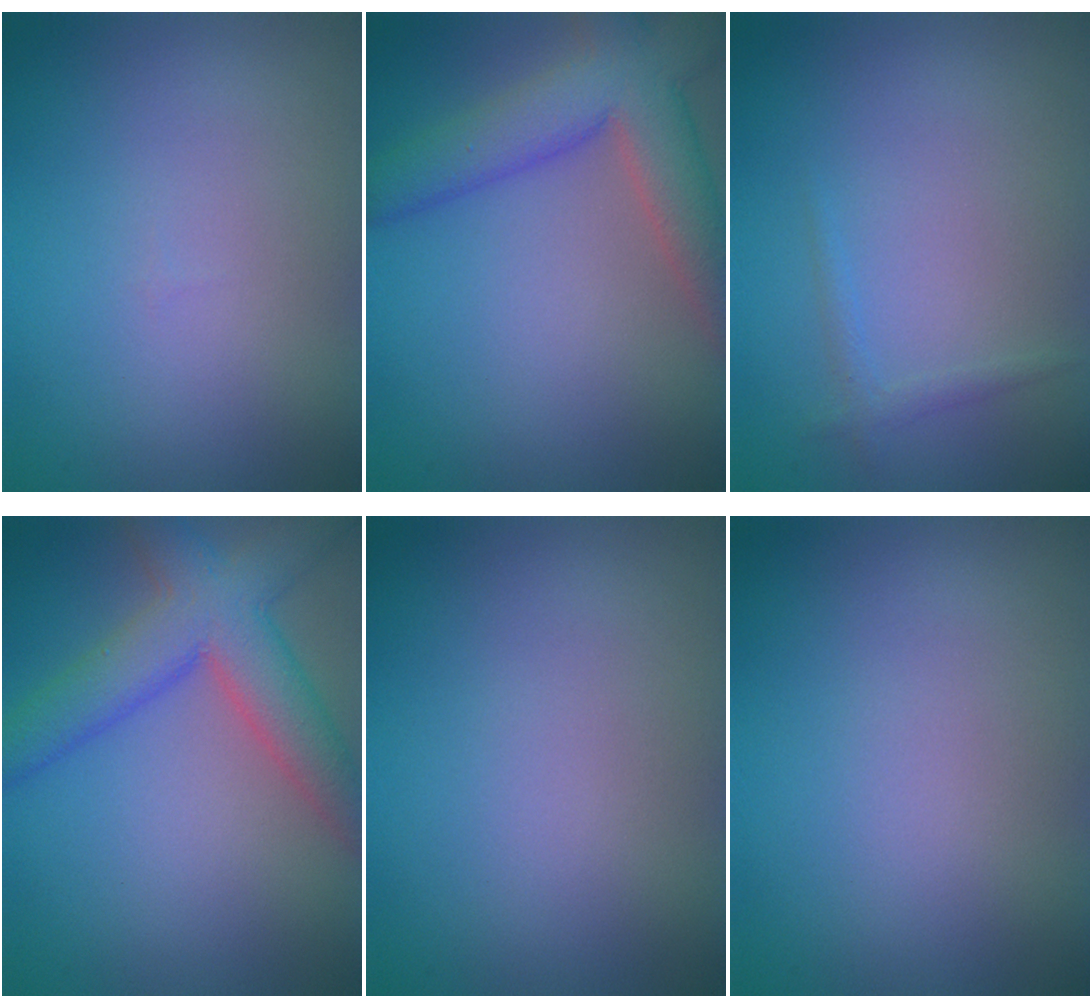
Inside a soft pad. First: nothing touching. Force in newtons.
{"total": 6.9, "press": 6.8, "slide": 0.5}
{"total": 0.9, "press": 0.9, "slide": 0.1}
{"total": 6.7, "press": 6.7, "slide": 0.3}
{"total": 0.0}
{"total": 0.0}